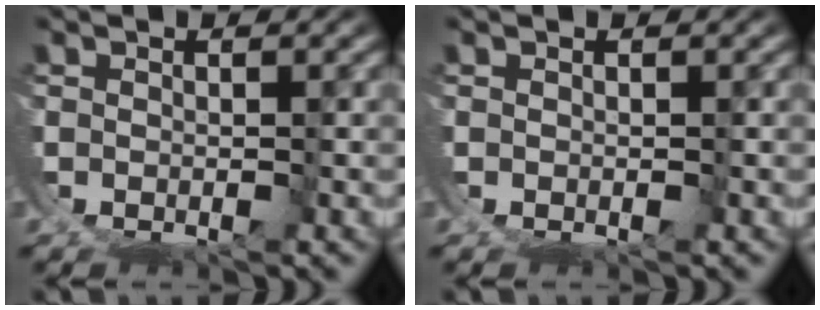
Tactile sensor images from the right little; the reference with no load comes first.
{"total": 0.0}